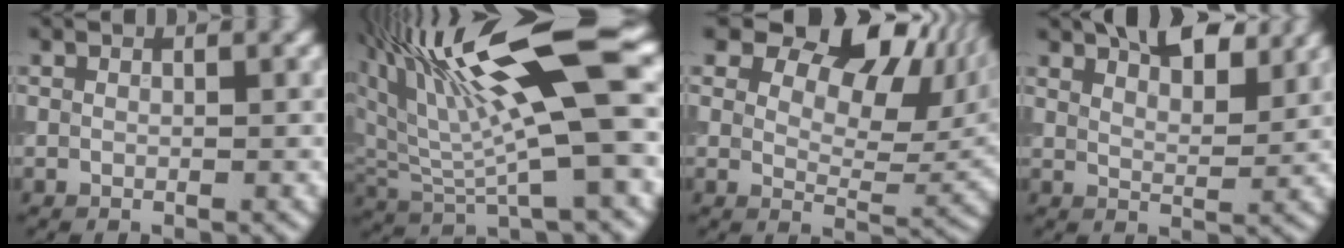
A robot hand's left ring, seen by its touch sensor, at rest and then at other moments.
{"total": 11.8, "force": [3.9, 3.1, 10.8], "torque": [-0.186, 0.008, 0.070]}
{"total": 12.6, "force": [7.4, 6.8, 7.6], "torque": [-0.090, 0.011, 0.108]}
{"total": 5.0, "force": [3.8, 1.8, 2.6], "torque": [-0.031, 0.012, 0.049]}